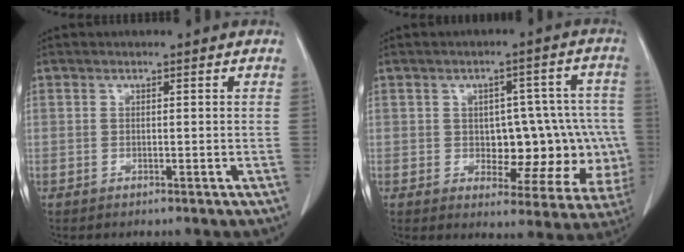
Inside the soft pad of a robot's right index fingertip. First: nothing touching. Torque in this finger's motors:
{"motor_torque": [0.25, -0.02, 0.12, 0.02]}